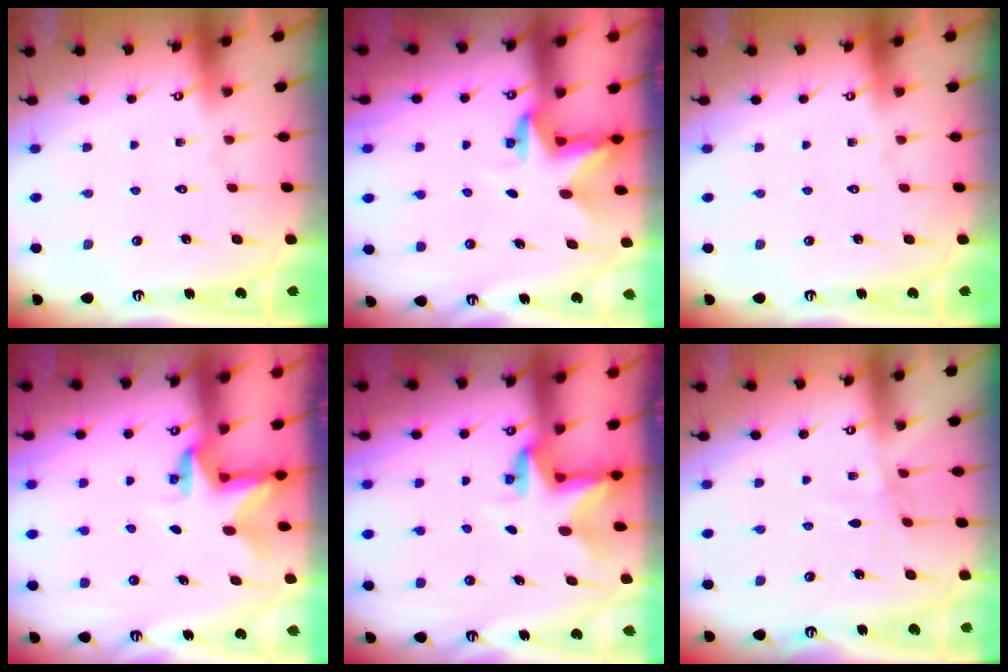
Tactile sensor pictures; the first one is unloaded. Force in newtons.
{"total": 2.9, "press": 2.9, "slide": 0.1}
{"total": 0.0}
{"total": 3.0, "press": 3.0, "slide": 0.1}
{"total": 3.0, "press": 3.0, "slide": 0.1}
{"total": 2.2, "press": 2.1, "slide": 0.3}